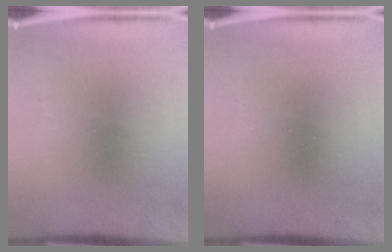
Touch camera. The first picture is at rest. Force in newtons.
{"total": 0.0}